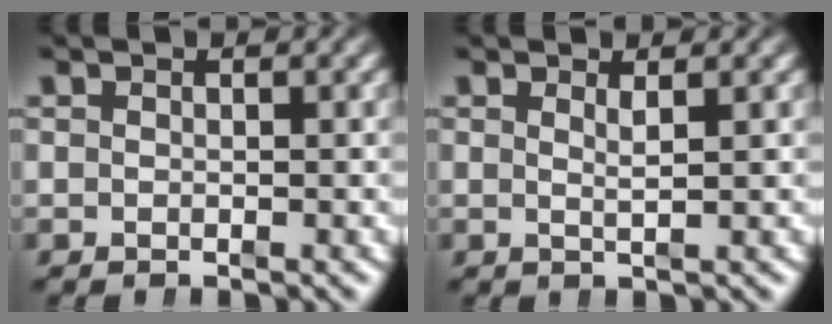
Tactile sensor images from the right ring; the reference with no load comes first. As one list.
[{"total": 1.3, "force": [0.6, -0.7, 0.9], "torque": [-0.017, -0.011, 0.015]}]